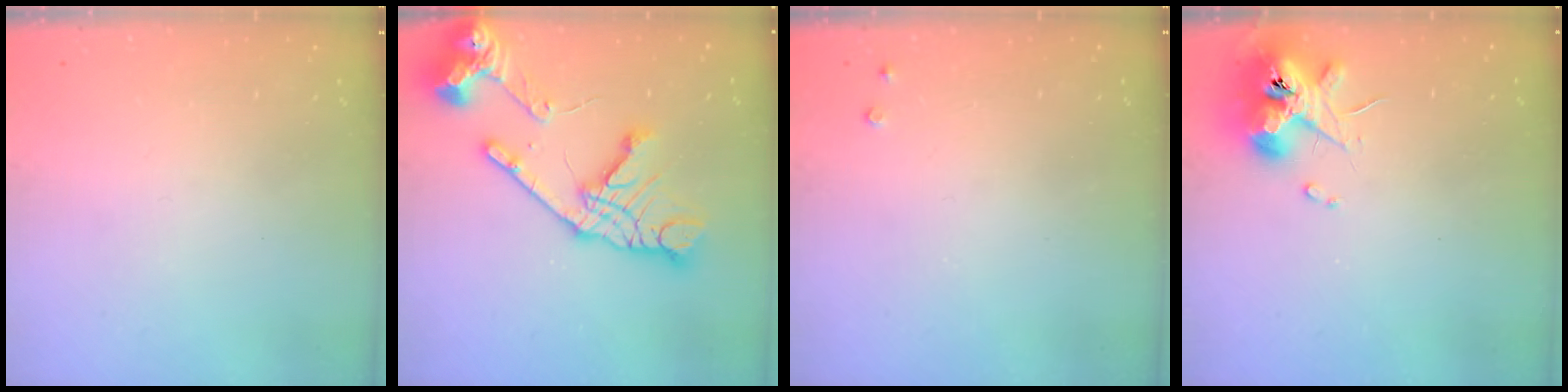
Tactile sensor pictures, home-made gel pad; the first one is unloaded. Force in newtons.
{"total": 20.0, "press": 19.9, "slide": 2.5}
{"total": 1.8, "press": 1.8, "slide": 0.4}
{"total": 10.8, "press": 10.7, "slide": 1.4}